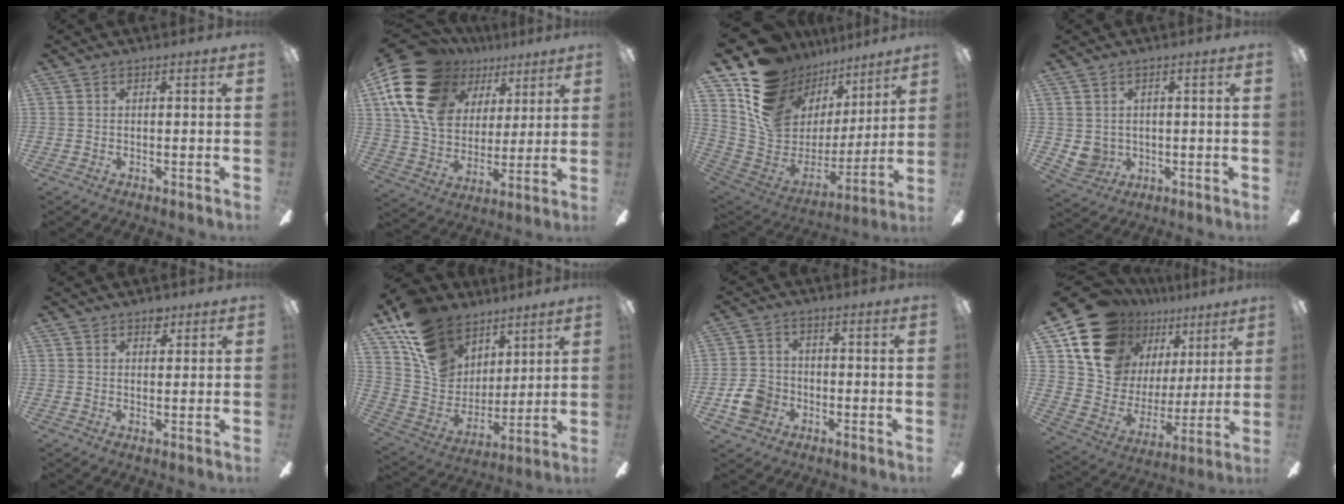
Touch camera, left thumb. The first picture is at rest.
{"total": 21.7, "force": [10.4, 15.1, 11.6], "torque": [-0.251, -0.040, 0.191]}
{"total": 15.6, "force": [9.8, 11.1, 5.2], "torque": [-0.106, -0.081, 0.195]}
{"total": 4.1, "force": [0.9, 3.8, 1.2], "torque": [-0.030, -0.002, 0.018]}
{"total": 3.1, "force": [2.2, 1.8, 1.2], "torque": [-0.002, -0.008, 0.036]}
{"total": 17.7, "force": [11.0, 12.1, 6.7], "torque": [-0.134, -0.058, 0.213]}
{"total": 6.1, "force": [-2.1, 5.2, 2.5], "torque": [-0.052, 0.013, -0.040]}
{"total": 17.9, "force": [12.5, 11.3, 6.2], "torque": [-0.125, -0.086, 0.243]}